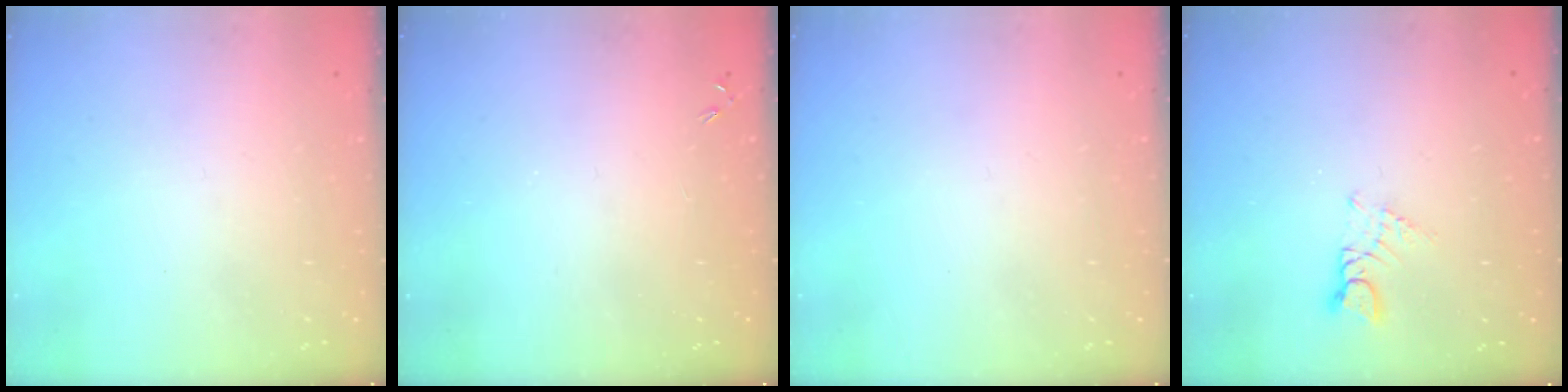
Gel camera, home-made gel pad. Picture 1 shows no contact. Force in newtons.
{"total": 0.0}
{"total": 0.0}
{"total": 2.8, "press": 2.8, "slide": 0.3}